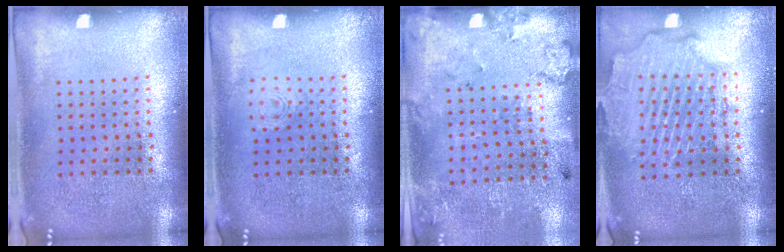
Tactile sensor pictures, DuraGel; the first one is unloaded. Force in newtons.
{"total": 0.5, "press": 0.5, "slide": 0.2}
{"total": 2.2, "press": 1.4, "slide": 1.7}
{"total": 2.5, "press": 2.2, "slide": 1.1}